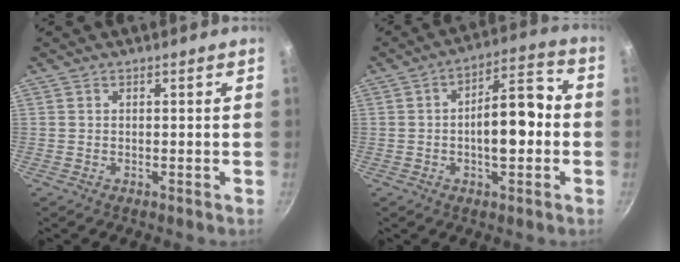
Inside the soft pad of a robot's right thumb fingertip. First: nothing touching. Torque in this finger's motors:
{"motor_torque": [-0.48, 0.86, 0.83, 0.14, 0.18]}